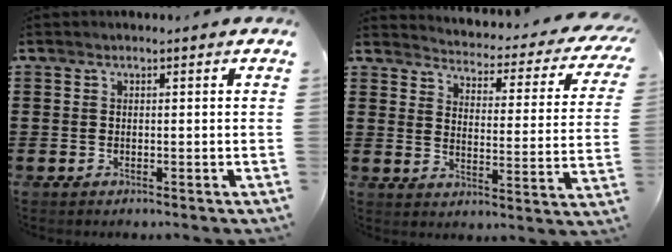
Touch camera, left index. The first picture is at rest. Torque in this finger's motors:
{"motor_torque": [2.14, 0.00, 1.05, 0.07]}